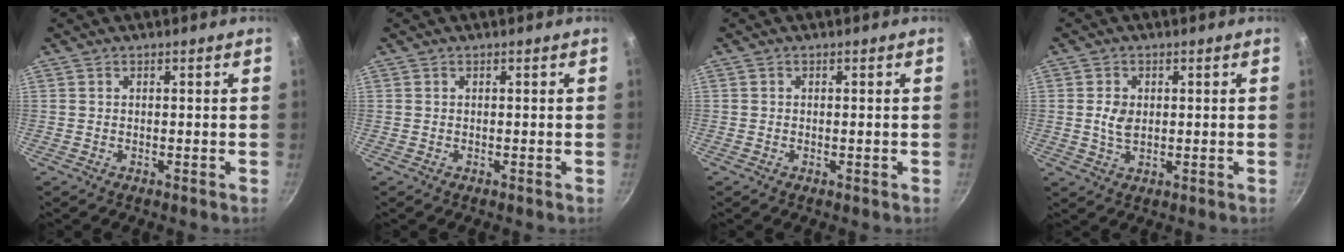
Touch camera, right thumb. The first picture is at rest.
{"total": 0.0}
{"total": 0.5, "force": [-0.1, 0.3, 0.4], "torque": [-0.005, 0.002, -0.003]}
{"total": 4.0, "force": [0.4, 2.7, 2.8], "torque": [-0.047, -0.004, 0.008]}